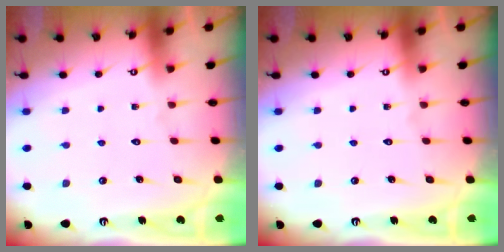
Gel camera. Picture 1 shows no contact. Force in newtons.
{"total": 0.0}